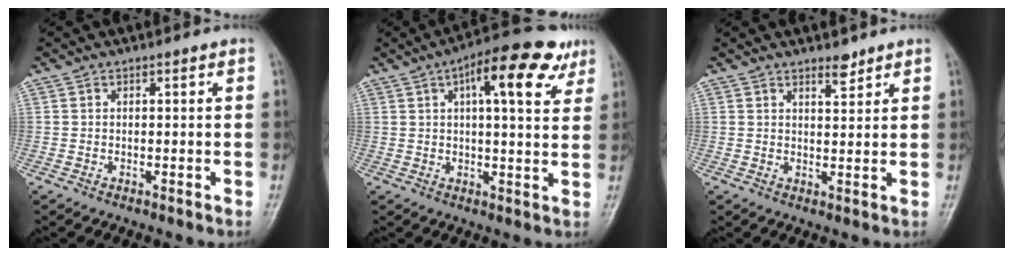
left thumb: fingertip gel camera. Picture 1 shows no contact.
{"total": 13.7, "force": [6.4, 4.7, 11.2], "torque": [-0.135, 0.001, 0.082]}
{"total": 2.8, "force": [2.3, 1.0, 1.4], "torque": [-0.013, -0.018, 0.038]}